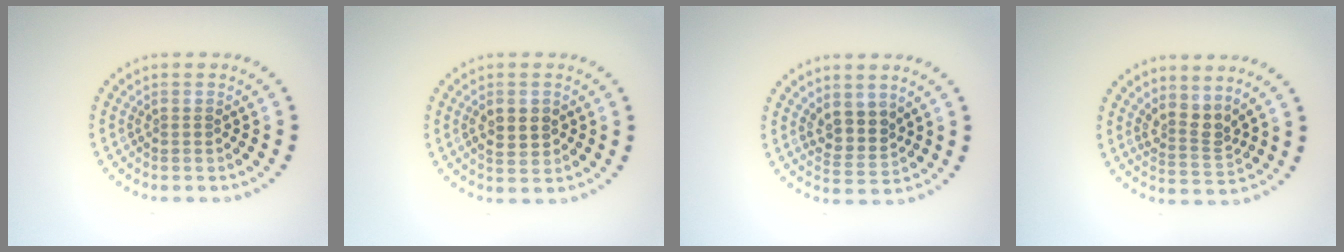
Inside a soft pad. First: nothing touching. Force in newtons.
{"total": 2.8, "press": 2.8, "slide": 0.2}
{"total": 2.7, "press": 2.3, "slide": 1.4}
{"total": 2.5, "press": 1.9, "slide": 1.7}